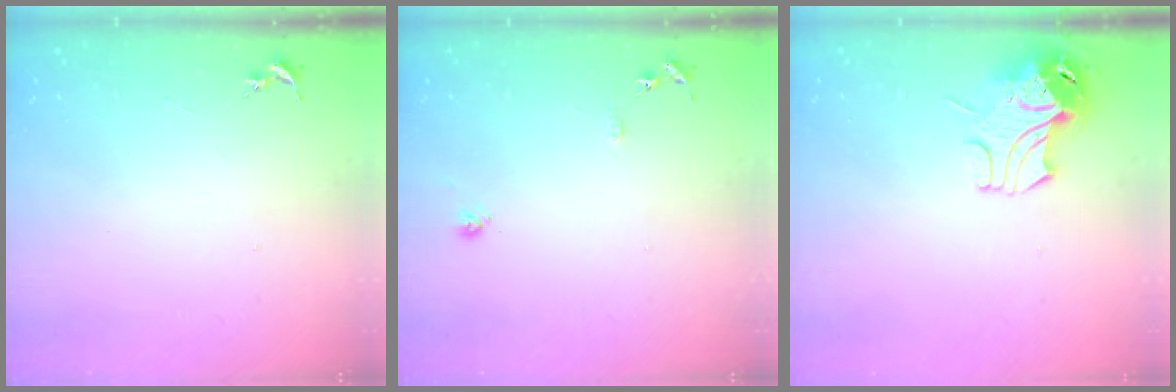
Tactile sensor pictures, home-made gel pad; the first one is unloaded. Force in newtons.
{"total": 8.3, "press": 8.3, "slide": 0.7}
{"total": 9.7, "press": 9.6, "slide": 1.4}